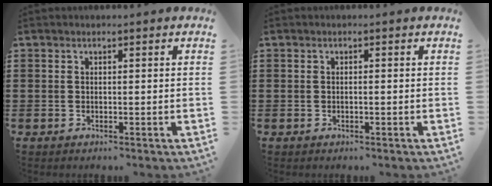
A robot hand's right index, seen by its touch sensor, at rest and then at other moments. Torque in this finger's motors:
{"motor_torque": [-0.29, 0.27, -0.02, 0.00]}